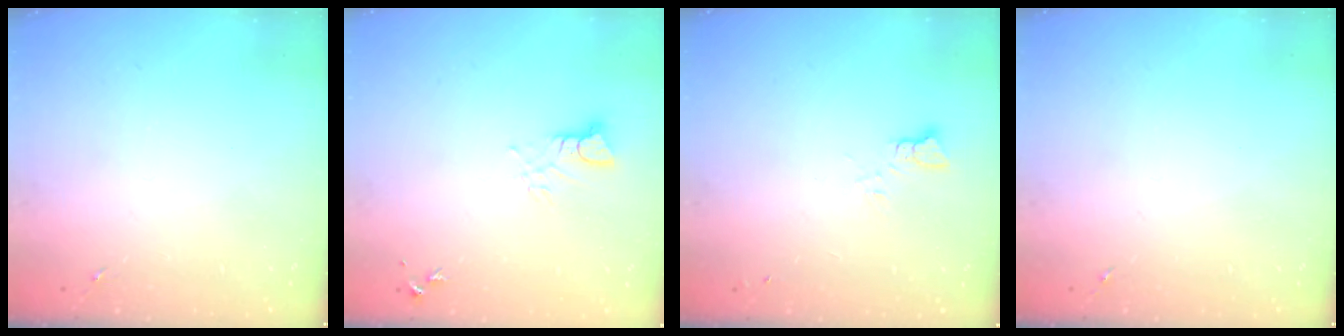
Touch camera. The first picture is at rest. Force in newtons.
{"total": 3.6, "press": 3.6, "slide": 0.3}
{"total": 4.1, "press": 4.0, "slide": 0.4}
{"total": 0.0}